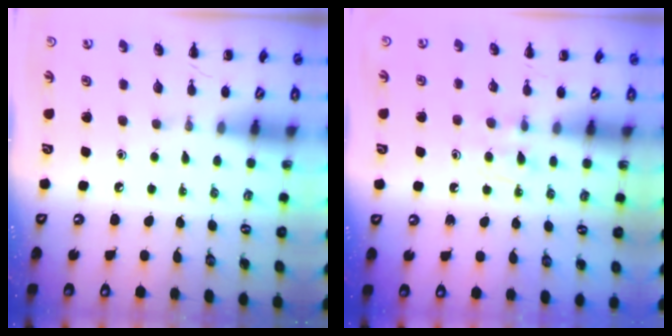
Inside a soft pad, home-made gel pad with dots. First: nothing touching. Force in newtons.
{"total": 3.8, "press": 3.4, "slide": 1.7}